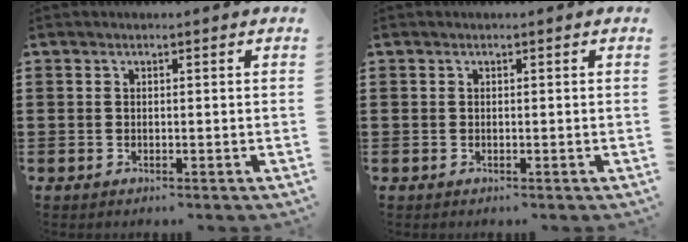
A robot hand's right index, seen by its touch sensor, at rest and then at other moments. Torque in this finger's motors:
{"motor_torque": [-0.02, 0.02, 0.00, 0.00]}